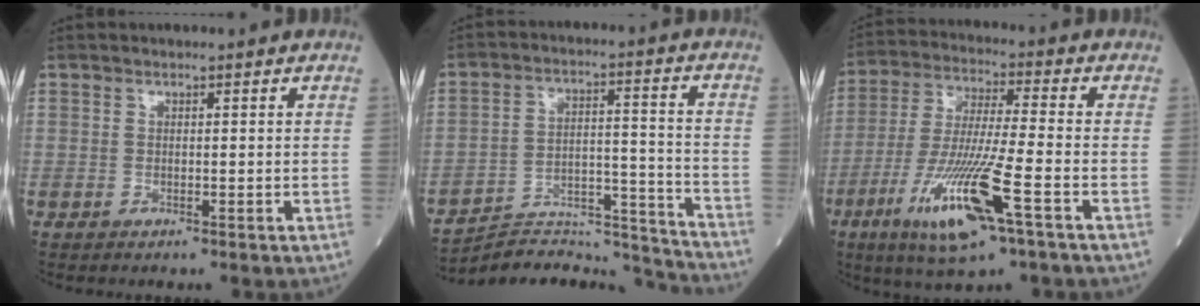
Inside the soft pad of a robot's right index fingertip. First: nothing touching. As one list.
[{"total": 19.4, "force": [-19.3, 0.7, 1.5], "torque": [-0.021, 0.052, -0.287]}, {"total": 15.0, "force": [-6.7, 1.0, 13.4], "torque": [-0.275, -0.028, -0.119]}]